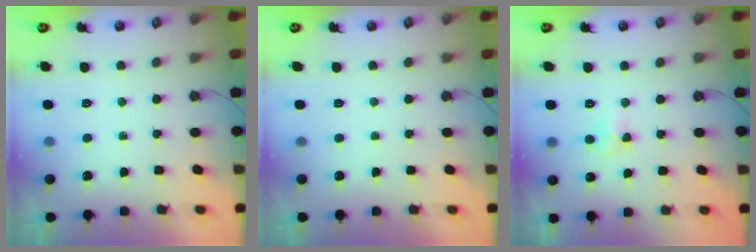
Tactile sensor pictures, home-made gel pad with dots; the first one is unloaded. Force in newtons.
{"total": 0.0}
{"total": 4.5, "press": 4.4, "slide": 0.7}